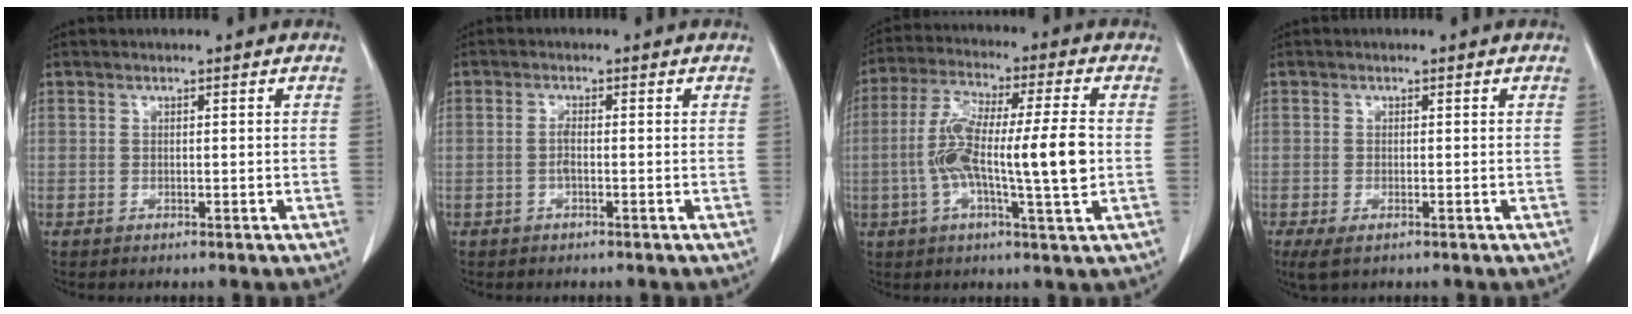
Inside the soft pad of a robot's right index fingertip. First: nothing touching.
{"total": 1.2, "force": [-0.3, 0.2, 1.2], "torque": [-0.020, 0.003, -0.005]}
{"total": 13.8, "force": [-1.0, 1.4, 13.7], "torque": [-0.254, 0.011, -0.020]}
{"total": 2.8, "force": [-1.6, 1.0, 2.1], "torque": [-0.044, -0.007, -0.024]}